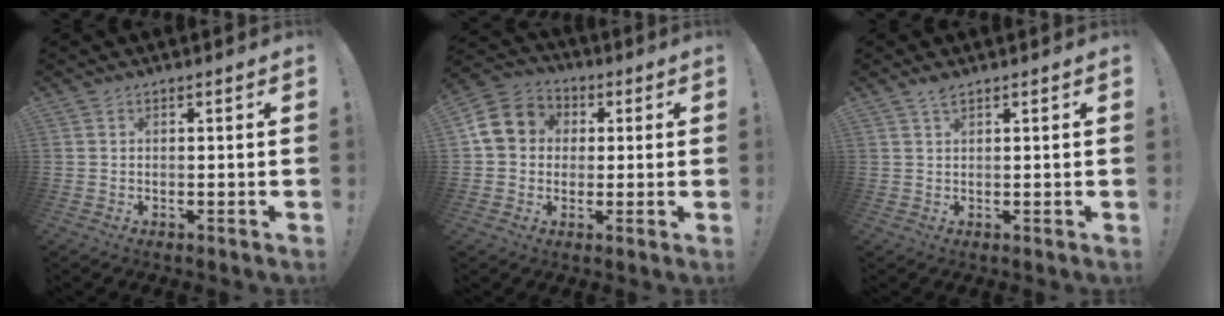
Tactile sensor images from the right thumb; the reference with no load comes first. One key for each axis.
{"total": 10.9, "fx": 1.4, "fy": 9.7, "fz": 4.9, "tx": -0.073, "ty": 0.016, "tz": 0.035}
{"total": 1.8, "fx": 1.5, "fy": 0.3, "fz": 1.0, "tx": -0.015, "ty": -0.005, "tz": 0.026}